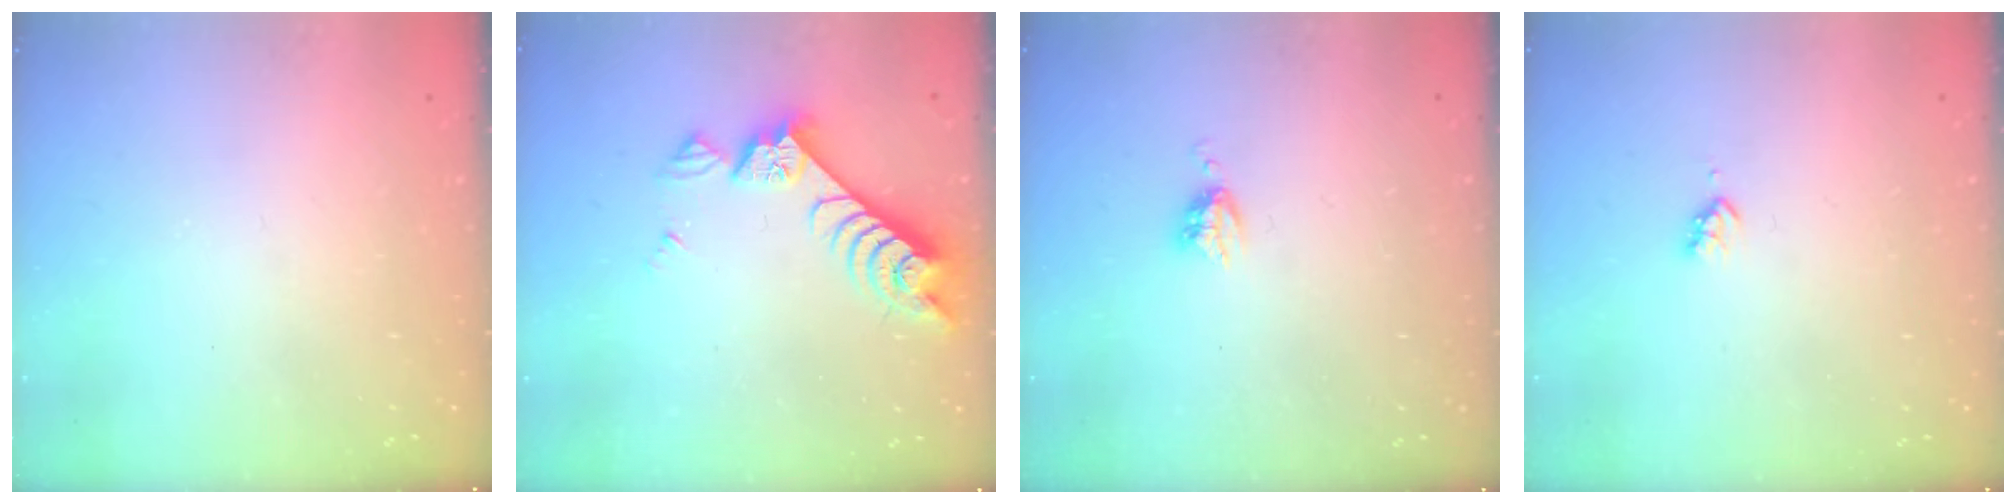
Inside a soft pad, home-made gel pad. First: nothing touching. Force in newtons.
{"total": 7.8, "press": 7.7, "slide": 1.2}
{"total": 4.0, "press": 3.9, "slide": 0.5}
{"total": 2.3, "press": 2.3, "slide": 0.4}